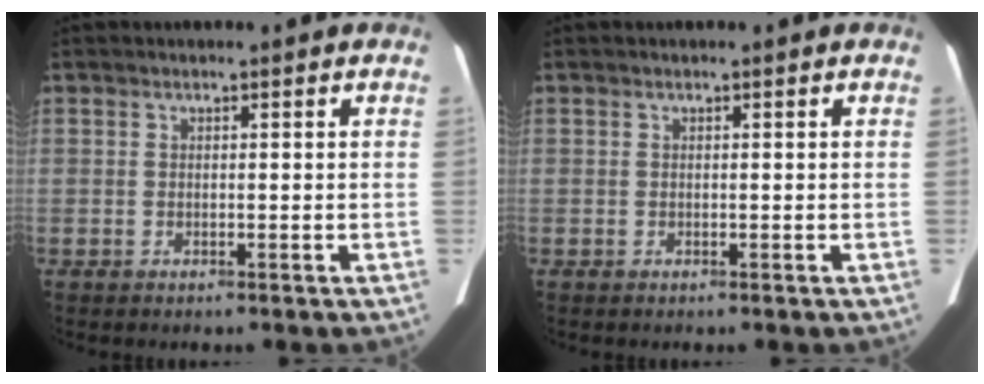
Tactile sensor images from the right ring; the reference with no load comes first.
{"total": 0.0}